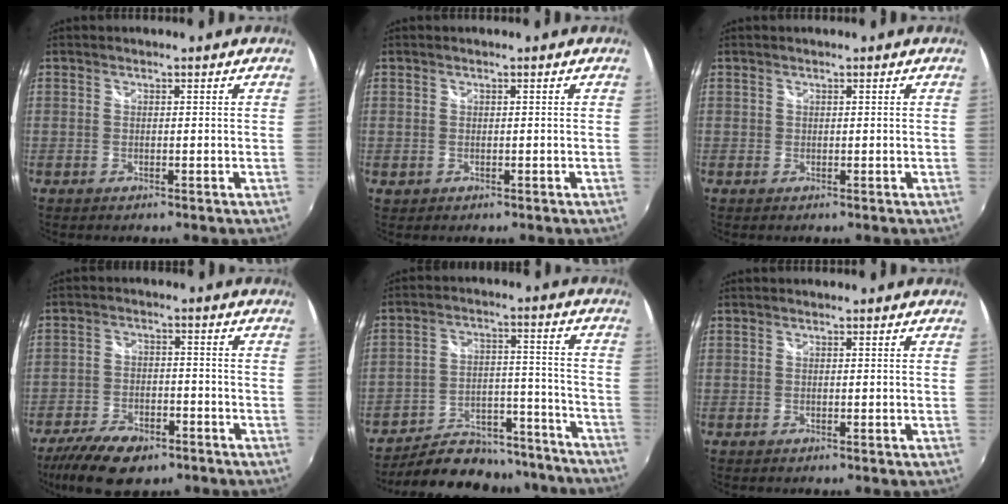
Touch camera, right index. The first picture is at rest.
{"total": 0.6, "force": [0.0, 0.6, 0.2], "torque": [0.001, 0.001, 0.000]}
{"total": 0.0}
{"total": 14.1, "force": [-9.7, 6.6, 7.8], "torque": [-0.187, -0.025, -0.165]}
{"total": 22.8, "force": [-19.9, 8.7, 6.7], "torque": [-0.127, 0.043, -0.255]}
{"total": 0.0}